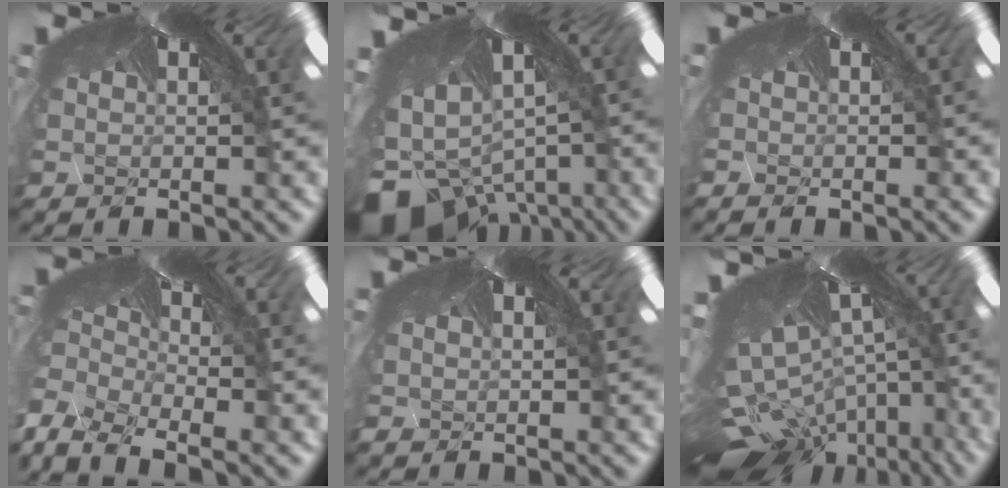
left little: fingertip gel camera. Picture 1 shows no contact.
{"total": 8.8, "force": [-8.5, 2.1, 0.2], "torque": [-0.044, -0.118, -0.096]}
{"total": 1.1, "force": [-0.5, -0.7, -0.7], "torque": [0.011, 0.000, -0.006]}
{"total": 12.1, "force": [-11.9, 0.2, 2.1], "torque": [-0.040, -0.055, -0.176]}
{"total": 0.0}
{"total": 9.4, "force": [-9.4, 0.2, -0.3], "torque": [-0.026, -0.094, -0.114]}